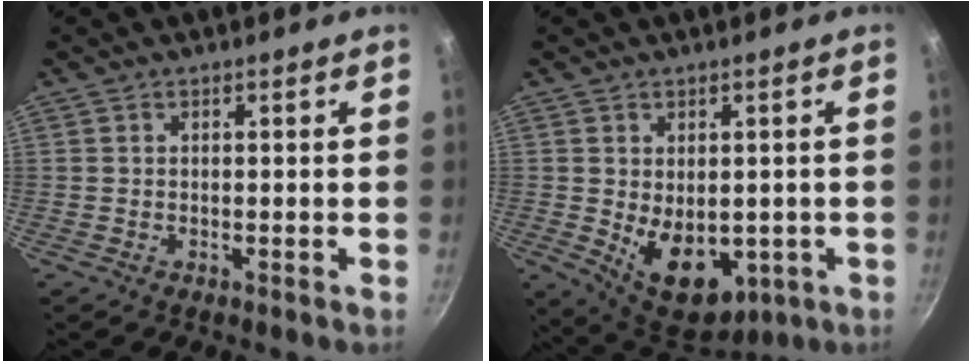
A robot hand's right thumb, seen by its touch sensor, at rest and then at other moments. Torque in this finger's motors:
{"motor_torque": [-0.18, 0.71, -0.01, 0.12, 0.27]}